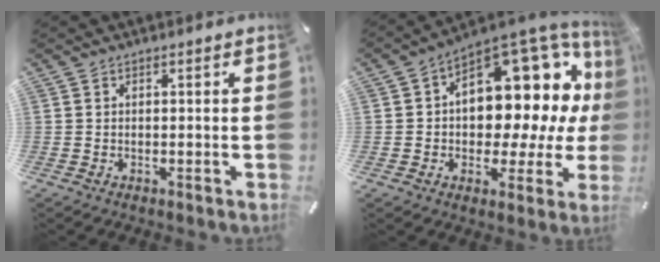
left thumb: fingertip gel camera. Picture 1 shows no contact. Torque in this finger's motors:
{"motor_torque": [2.51, 2.50, 0.63, 0.19, 0.40]}